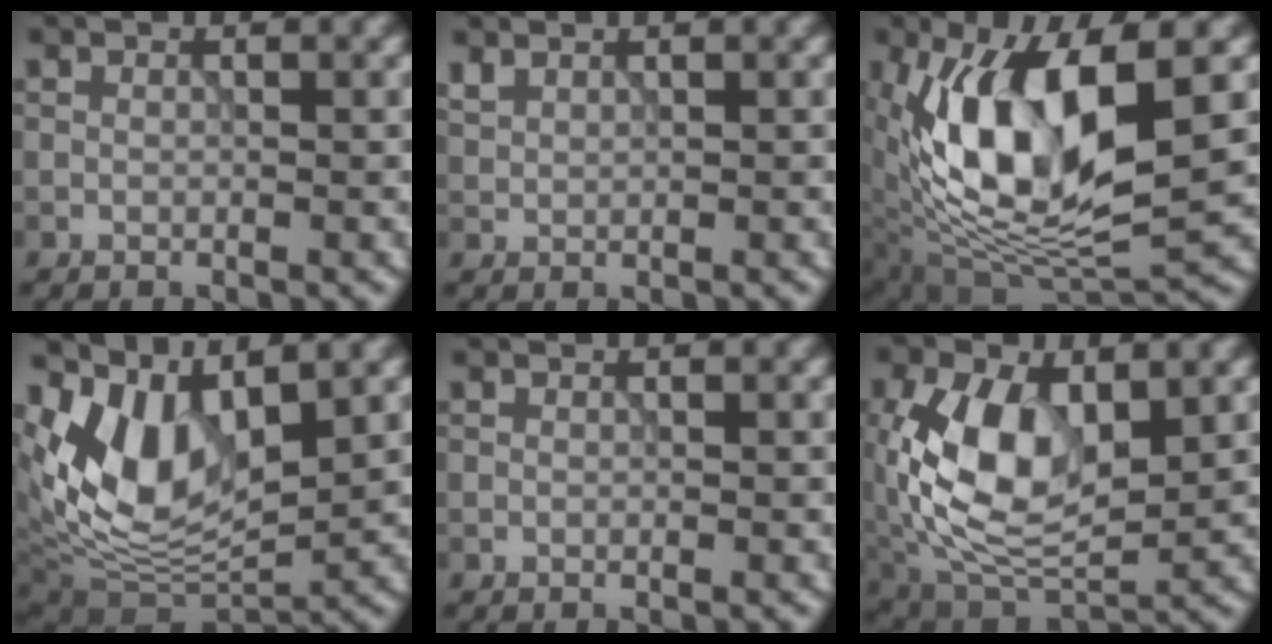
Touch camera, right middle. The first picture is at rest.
{"total": 1.0, "force": [1.0, 0.3, 0.3], "torque": [-0.015, 0.005, 0.028]}
{"total": 12.2, "force": [1.5, 5.3, 11.0], "torque": [-0.204, -0.011, 0.026]}
{"total": 8.5, "force": [3.3, 4.3, 6.6], "torque": [-0.133, -0.009, 0.070]}
{"total": 0.0}
{"total": 9.3, "force": [0.6, 5.2, 7.7], "torque": [-0.164, -0.003, 0.013]}